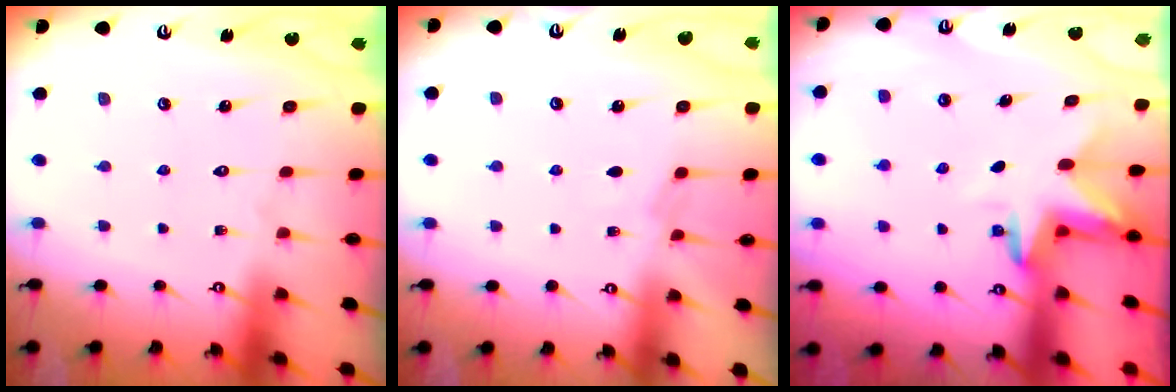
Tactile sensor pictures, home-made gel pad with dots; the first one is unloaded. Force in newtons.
{"total": 2.3, "press": 2.3, "slide": 0.5}
{"total": 3.4, "press": 3.4, "slide": 0.1}